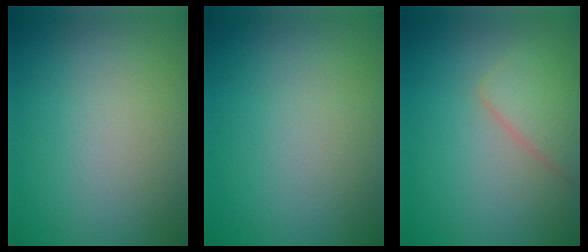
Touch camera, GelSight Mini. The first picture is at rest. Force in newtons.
{"total": 0.0}
{"total": 2.6, "press": 2.6, "slide": 0.1}